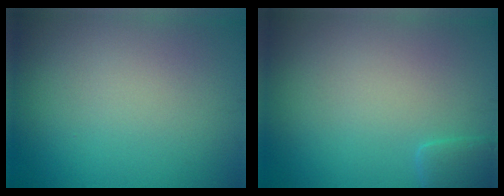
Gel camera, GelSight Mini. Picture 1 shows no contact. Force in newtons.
{"total": 1.6, "press": 1.6, "slide": 0.2}